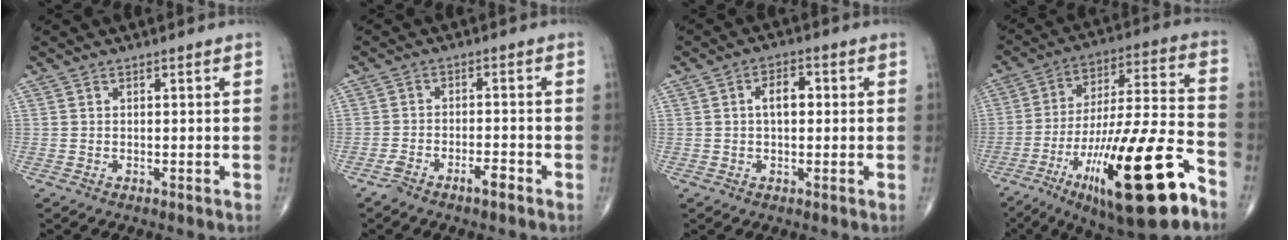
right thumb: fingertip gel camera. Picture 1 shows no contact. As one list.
[{"total": 3.8, "force": [-2.8, 1.0, 2.4], "torque": [-0.050, 0.025, -0.048]}, {"total": 4.5, "force": [0.4, 2.6, 3.7], "torque": [-0.055, 0.011, 0.002]}, {"total": 26.5, "force": [-13.5, 5.9, 22.1], "torque": [-0.367, 0.051, -0.216]}]